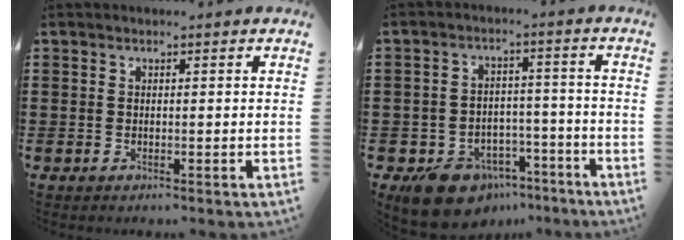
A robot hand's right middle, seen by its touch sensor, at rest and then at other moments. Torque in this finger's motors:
{"motor_torque": [0.71, 0.00, 0.20, 0.06]}